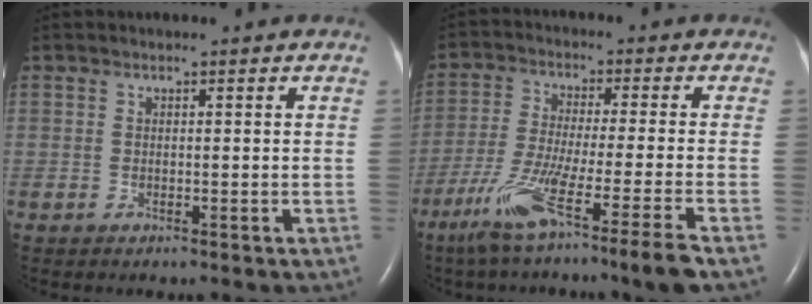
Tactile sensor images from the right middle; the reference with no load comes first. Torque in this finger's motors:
{"motor_torque": [1.27, -0.87, 0.55, 0.09]}